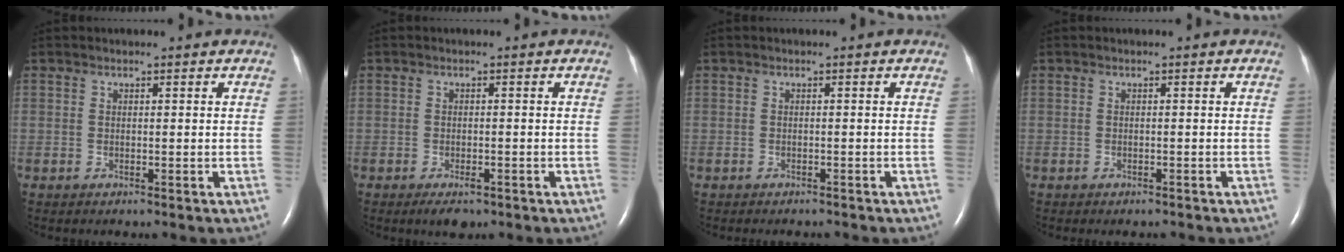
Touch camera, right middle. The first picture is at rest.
{"total": 2.5, "force": [-1.6, 1.0, 1.7], "torque": [-0.029, -0.002, -0.018]}
{"total": 3.5, "force": [-3.1, 1.1, 1.2], "torque": [-0.018, -0.004, -0.033]}
{"total": 1.8, "force": [-1.6, 0.6, 0.6], "torque": [-0.014, -0.003, -0.016]}